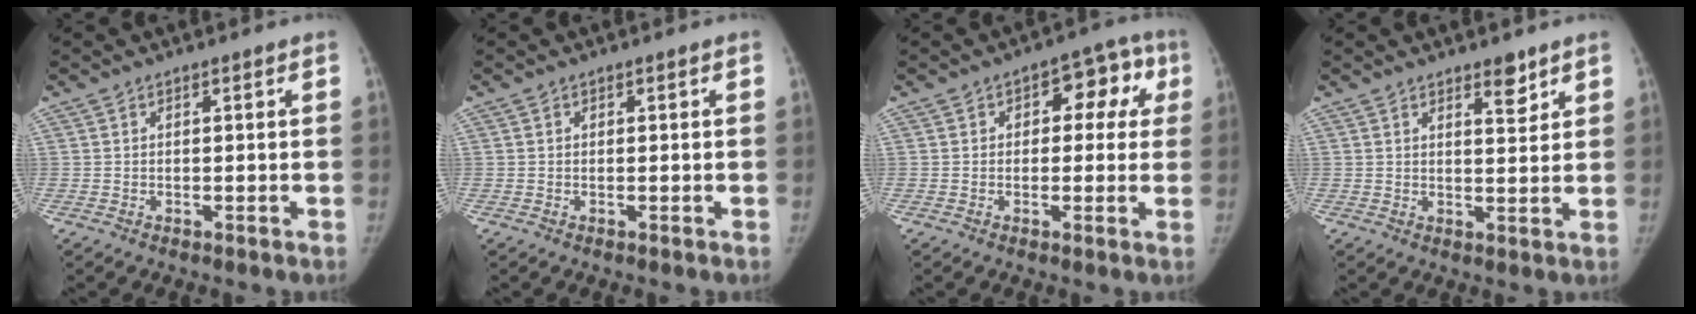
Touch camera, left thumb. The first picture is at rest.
{"total": 0.0}
{"total": 8.7, "force": [2.1, 5.5, 6.4], "torque": [-0.026, 0.020, 0.017]}
{"total": 3.7, "force": [2.7, 1.4, 2.2], "torque": [-0.015, -0.019, 0.040]}